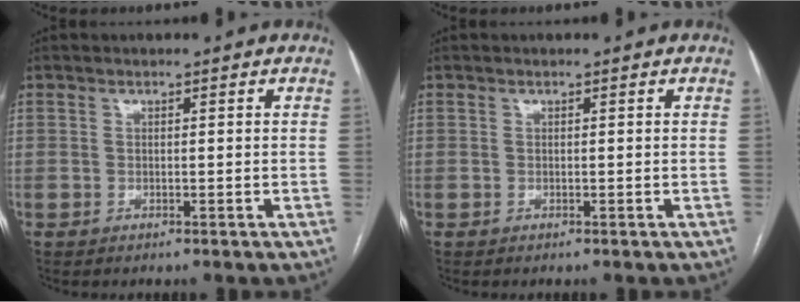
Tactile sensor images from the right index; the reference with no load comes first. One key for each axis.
{"total": 0.0}